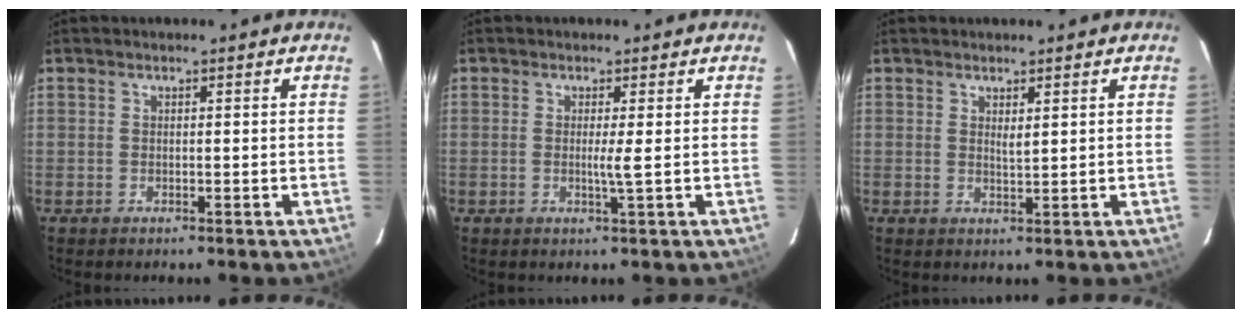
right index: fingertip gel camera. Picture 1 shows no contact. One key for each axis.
{"total": 1.9, "fx": 0.0, "fy": -0.5, "fz": 1.9, "tx": -0.034, "ty": -0.003, "tz": -0.003}
{"total": 1.3, "fx": 0.7, "fy": 0.1, "fz": 1.0, "tx": -0.022, "ty": -0.005, "tz": 0.014}